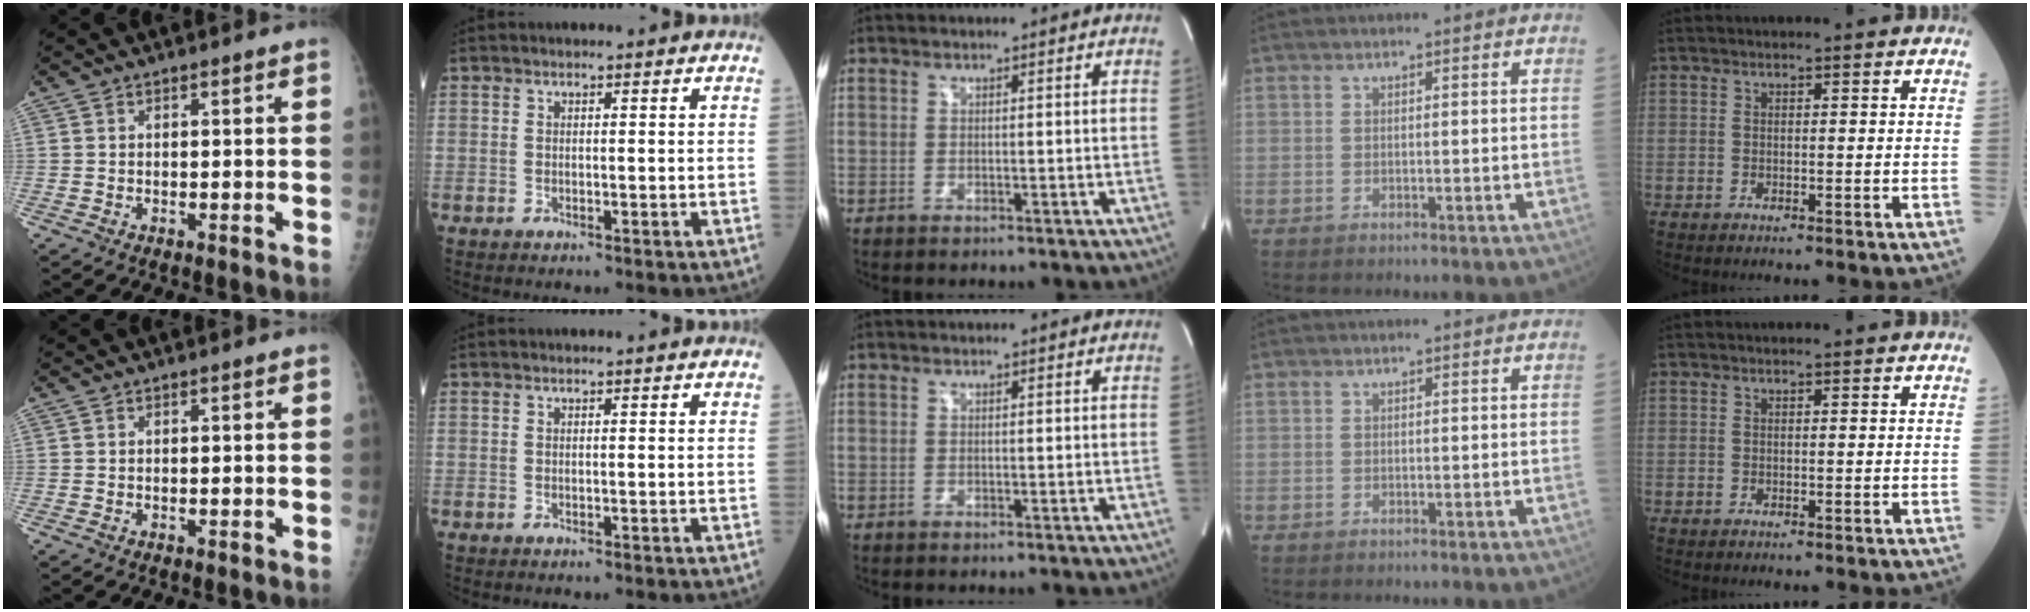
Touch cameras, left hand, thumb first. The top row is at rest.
{}